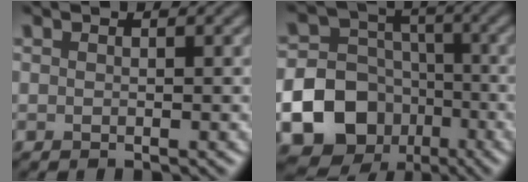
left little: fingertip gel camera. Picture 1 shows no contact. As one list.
[{"total": 21.7, "force": [-9.0, 19.1, 5.1], "torque": [-0.138, -0.070, -0.163]}]